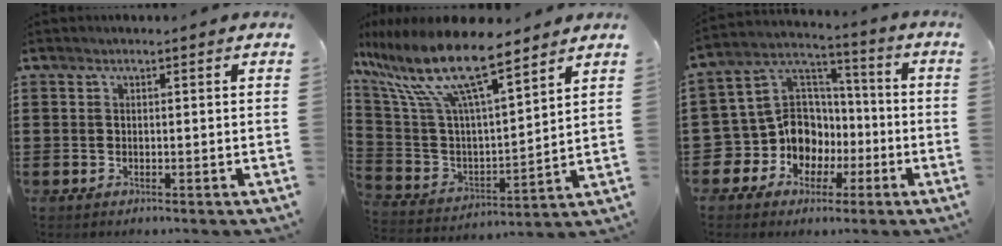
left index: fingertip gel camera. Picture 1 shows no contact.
{"total": 14.0, "force": [10.0, 3.1, 9.3], "torque": [-0.223, -0.057, 0.172]}
{"total": 11.1, "force": [-2.8, 10.0, 3.9], "torque": [-0.128, -0.002, -0.046]}